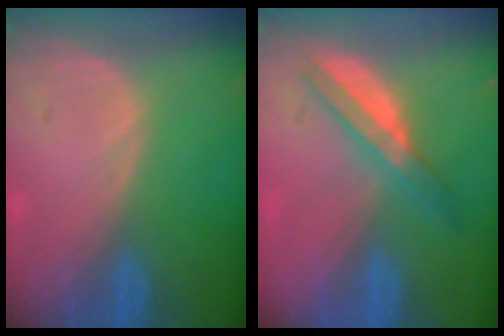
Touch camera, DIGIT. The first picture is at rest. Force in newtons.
{"total": 4.9, "press": 4.8, "slide": 0.7}